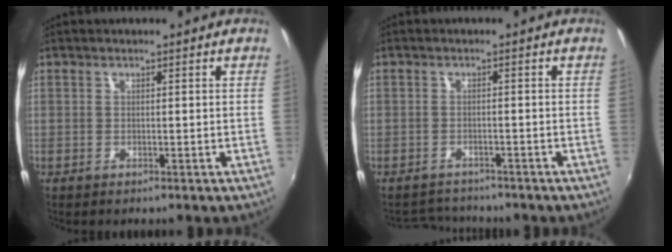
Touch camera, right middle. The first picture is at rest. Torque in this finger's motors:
{"motor_torque": [-0.33, -0.41, -0.16, -0.04]}